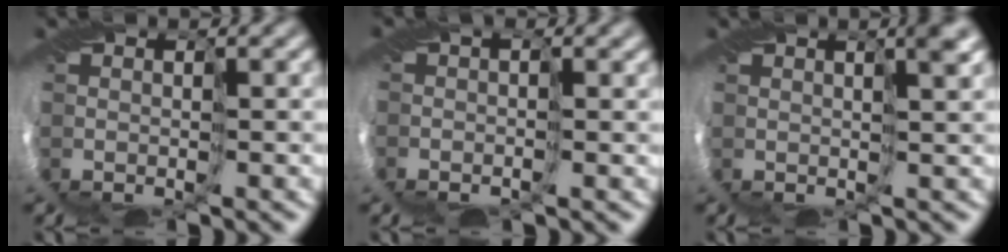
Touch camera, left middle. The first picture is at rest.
{"total": 1.6, "force": [-0.4, 0.9, 1.3], "torque": [-0.027, 0.003, -0.001]}
{"total": 2.7, "force": [1.8, 0.1, 2.1], "torque": [-0.025, 0.002, 0.030]}